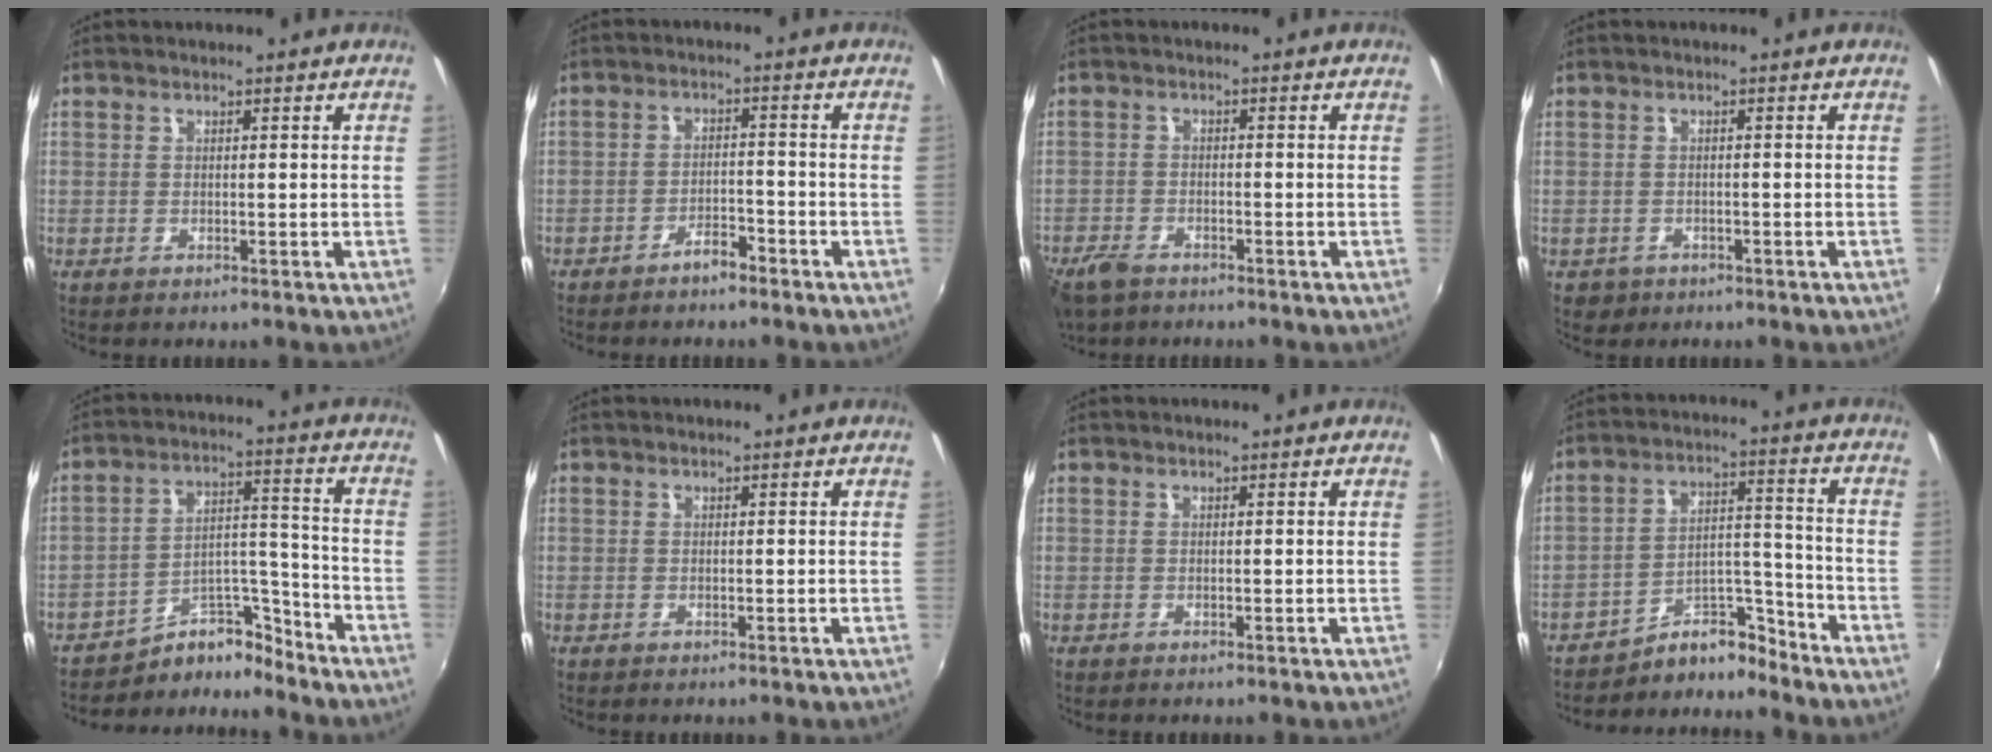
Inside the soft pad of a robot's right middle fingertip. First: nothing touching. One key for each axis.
{"total": 3.4, "fx": -2.9, "fy": 0.9, "fz": 1.4, "tx": -0.040, "ty": 0.005, "tz": -0.046}
{"total": 6.1, "fx": -4.6, "fy": 2.8, "fz": 2.7, "tx": -0.081, "ty": -0.016, "tz": -0.089}
{"total": 2.8, "fx": -1.3, "fy": 2.3, "fz": 0.8, "tx": -0.025, "ty": -0.002, "tz": -0.015}
{"total": 8.2, "fx": -7.8, "fy": 2.3, "fz": 0.2, "tx": 0.001, "ty": 0.052, "tz": -0.137}
{"total": 0.0}
{"total": 0.0}
{"total": 7.4, "fx": -7.1, "fy": 1.9, "fz": 0.5, "tx": -0.006, "ty": 0.039, "tz": -0.124}